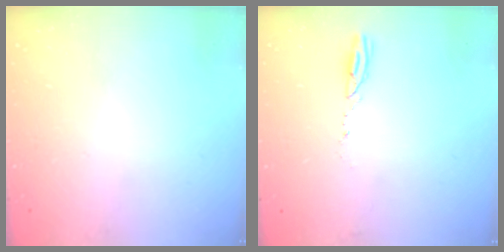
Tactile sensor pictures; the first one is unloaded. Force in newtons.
{"total": 2.6, "press": 2.6, "slide": 0.3}